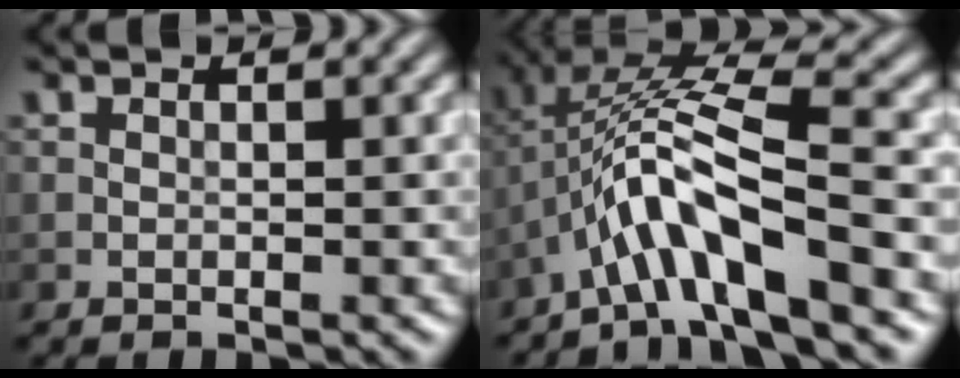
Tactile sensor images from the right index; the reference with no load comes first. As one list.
[{"total": 8.5, "force": [-3.3, 1.9, 7.6], "torque": [-0.141, 0.023, -0.064]}]